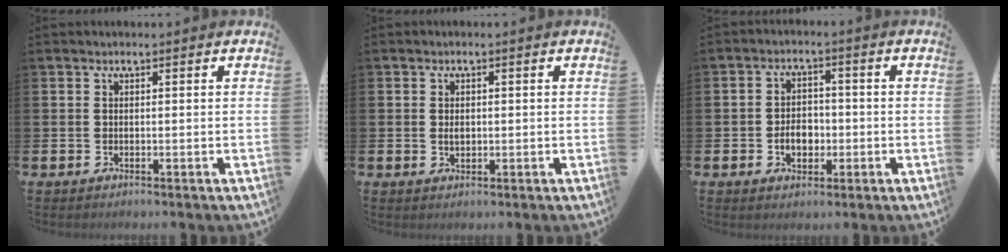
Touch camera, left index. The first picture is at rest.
{"total": 1.3, "force": [0.2, 1.0, 0.9], "torque": [-0.008, 0.004, -0.001]}
{"total": 3.8, "force": [-0.9, 2.8, 2.5], "torque": [-0.029, -0.004, -0.024]}